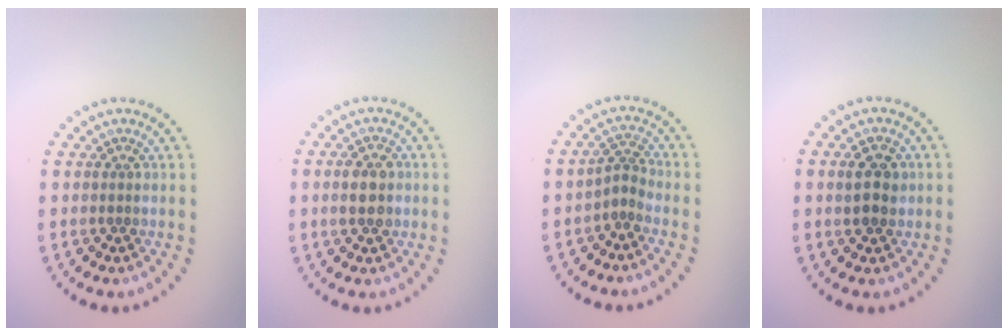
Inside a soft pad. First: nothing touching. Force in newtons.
{"total": 2.9, "press": 2.9, "slide": 0.2}
{"total": 1.8, "press": 1.2, "slide": 1.3}
{"total": 2.7, "press": 2.7, "slide": 0.3}